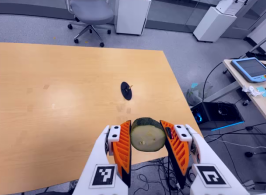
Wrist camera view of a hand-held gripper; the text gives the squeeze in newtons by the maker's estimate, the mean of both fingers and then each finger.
{"total": 11.1, "left": 10.1, "right": 12.2}